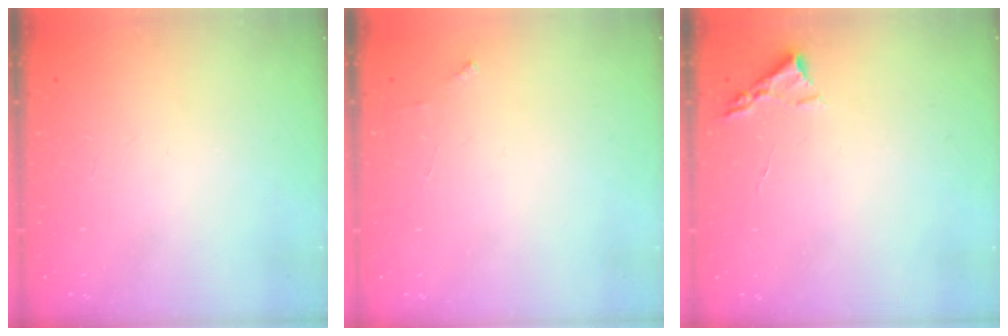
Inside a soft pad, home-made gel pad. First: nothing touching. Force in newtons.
{"total": 2.6, "press": 2.6, "slide": 0.2}
{"total": 2.4, "press": 2.3, "slide": 0.3}